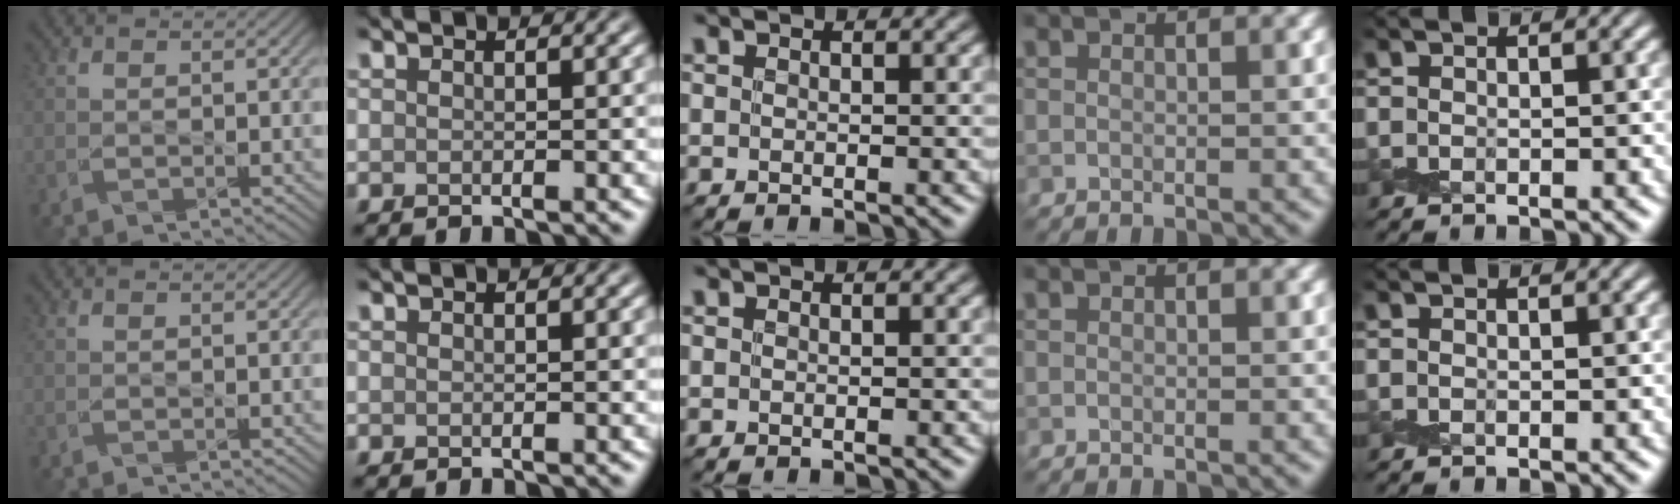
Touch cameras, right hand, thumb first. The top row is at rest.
{}